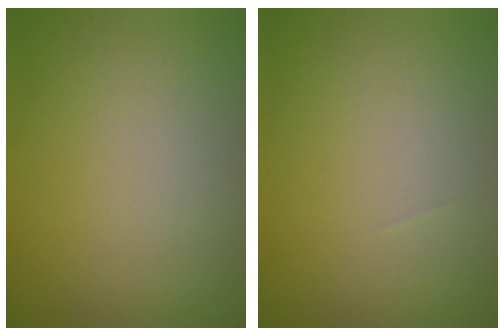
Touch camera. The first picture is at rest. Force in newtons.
{"total": 0.0}